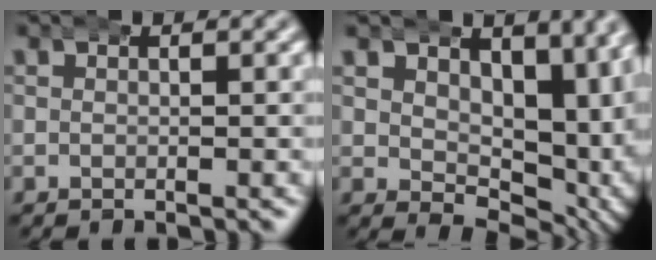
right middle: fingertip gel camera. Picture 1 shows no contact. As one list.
[{"total": 5.7, "force": [2.9, 3.1, 3.8], "torque": [-0.027, -0.013, 0.055]}]